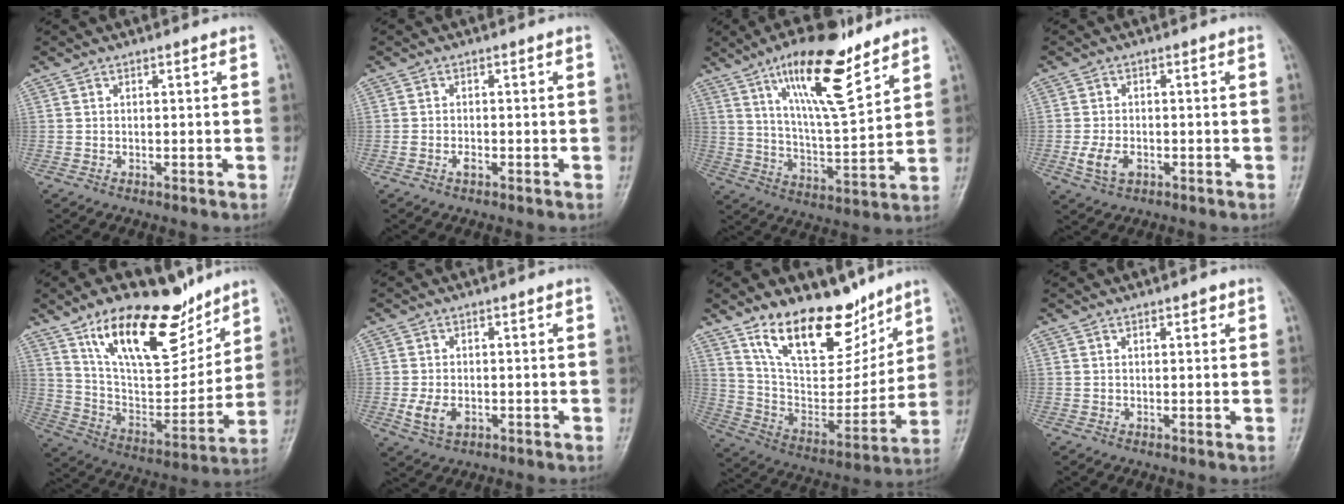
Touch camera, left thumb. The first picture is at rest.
{"total": 1.4, "force": [-0.7, 0.8, 0.9], "torque": [-0.016, 0.007, -0.012]}
{"total": 17.5, "force": [10.9, 5.0, 12.7], "torque": [-0.193, -0.058, 0.194]}
{"total": 4.6, "force": [-1.5, 3.0, 3.2], "torque": [-0.064, 0.000, -0.025]}
{"total": 23.0, "force": [14.5, 9.9, 14.8], "torque": [-0.191, -0.067, 0.257]}
{"total": 4.6, "force": [-1.2, 3.0, 3.3], "torque": [-0.066, -0.005, -0.017]}
{"total": 21.6, "force": [14.4, 10.3, 12.4], "torque": [-0.147, -0.078, 0.255]}
{"total": 1.7, "force": [0.9, 0.7, 1.3], "torque": [-0.012, -0.001, 0.011]}